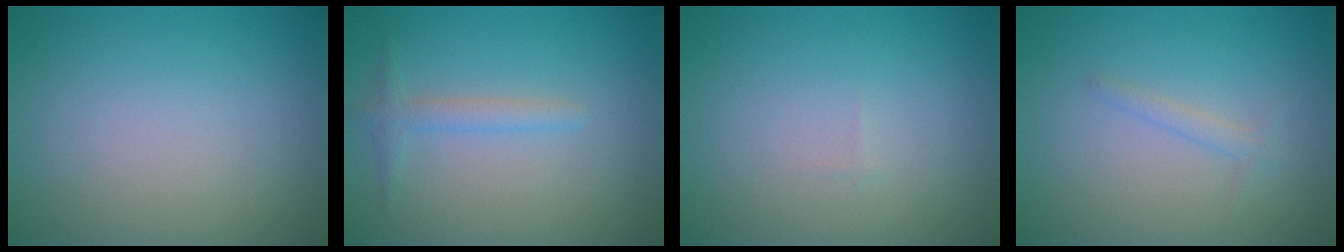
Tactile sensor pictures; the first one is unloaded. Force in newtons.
{"total": 1.6, "press": 1.6, "slide": 0.1}
{"total": 0.0}
{"total": 1.0, "press": 1.0, "slide": 0.0}